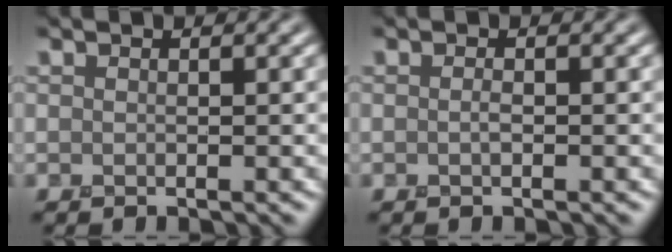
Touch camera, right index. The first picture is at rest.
{"total": 0.6, "force": [-0.1, 0.2, 0.6], "torque": [-0.014, 0.003, -0.002]}